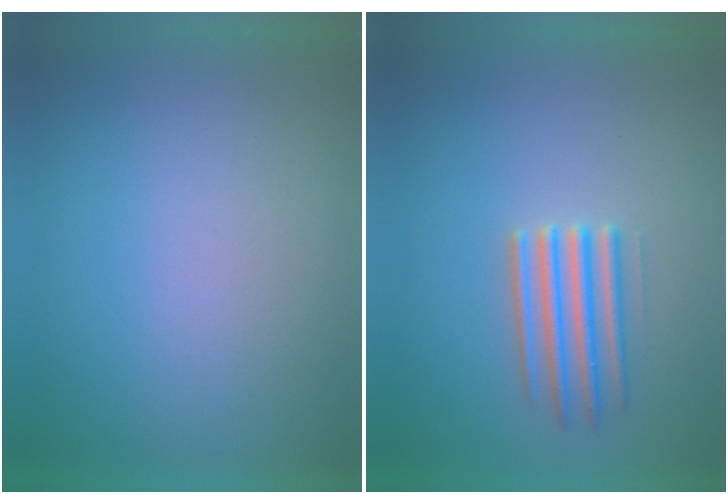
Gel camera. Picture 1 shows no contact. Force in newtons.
{"total": 2.5}